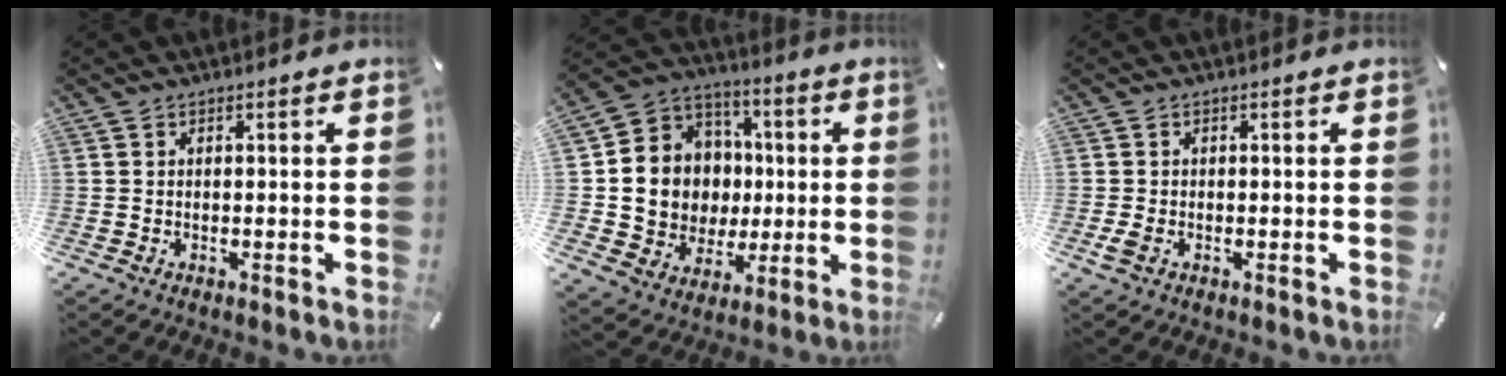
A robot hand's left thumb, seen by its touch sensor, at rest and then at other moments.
{"total": 13.3, "force": [-0.2, 13.1, 2.2], "torque": [-0.043, -0.012, 0.020]}
{"total": 1.7, "force": [-0.6, 1.1, 1.2], "torque": [-0.034, -0.005, -0.013]}